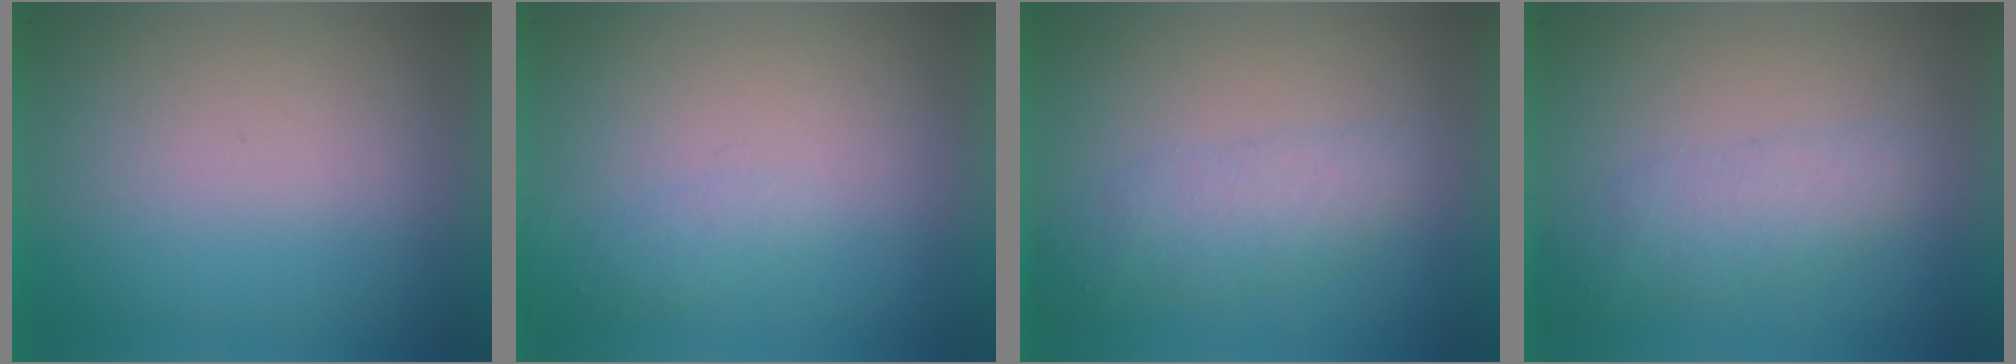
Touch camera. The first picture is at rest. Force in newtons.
{"total": 1.1}
{"total": 2.1}
{"total": 2.2}